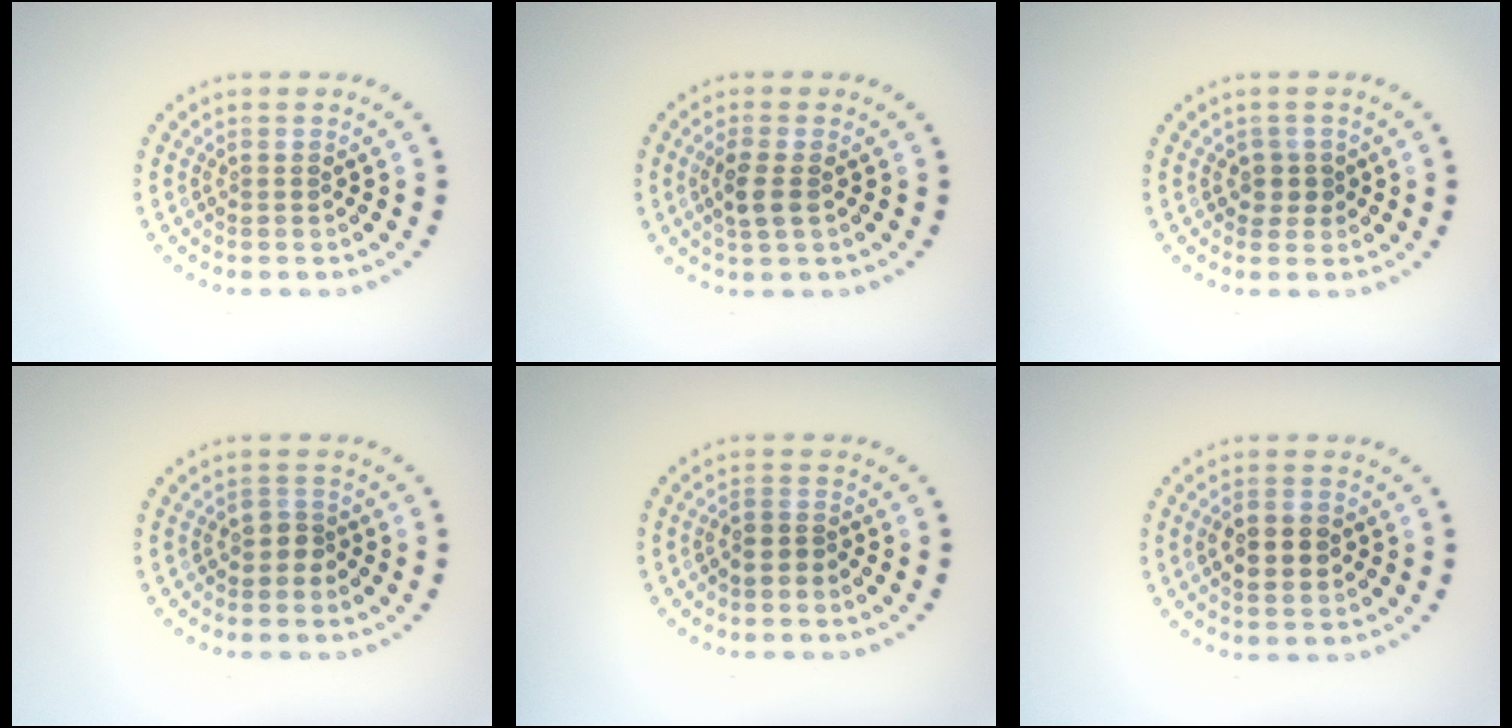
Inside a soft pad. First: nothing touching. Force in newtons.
{"total": 2.3, "press": 2.1, "slide": 0.9}
{"total": 1.6, "press": 1.3, "slide": 1.0}
{"total": 1.4, "press": 1.1, "slide": 0.9}
{"total": 1.2, "press": 0.9, "slide": 0.8}
{"total": 3.8, "press": 3.8, "slide": 0.2}